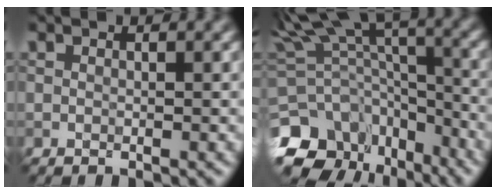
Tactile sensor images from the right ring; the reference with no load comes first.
{"total": 13.2, "force": [-8.8, 8.1, 5.5], "torque": [-0.112, 0.001, -0.095]}